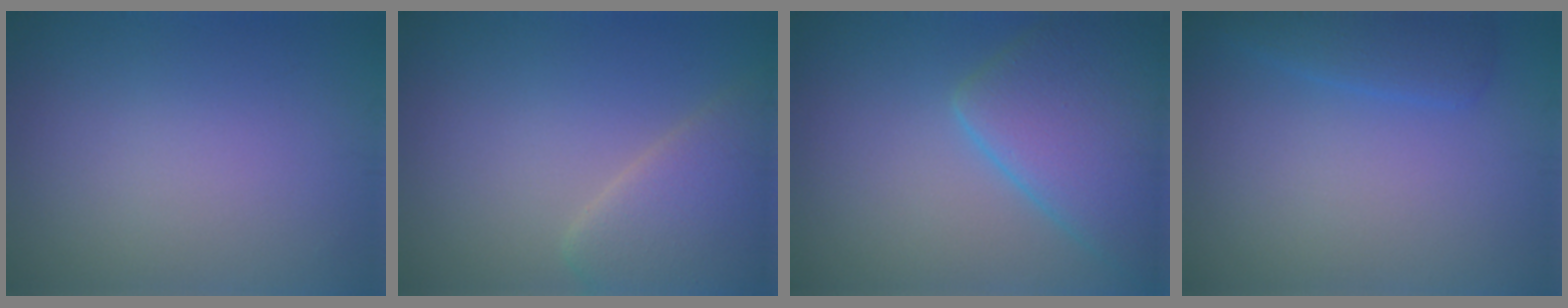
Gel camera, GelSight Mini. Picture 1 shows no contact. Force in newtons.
{"total": 5.6, "press": 5.6, "slide": 0.5}
{"total": 8.5, "press": 8.5, "slide": 0.5}
{"total": 2.2, "press": 2.2, "slide": 0.0}